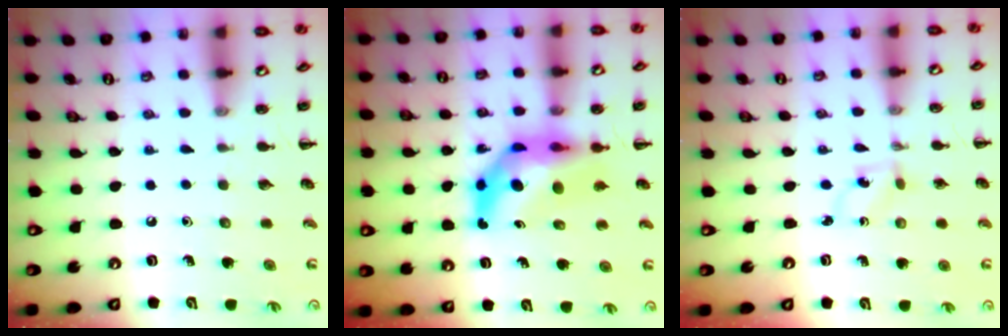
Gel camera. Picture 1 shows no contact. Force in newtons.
{"total": 10.5, "press": 9.9, "slide": 3.5}
{"total": 1.2, "press": 1.1, "slide": 0.6}